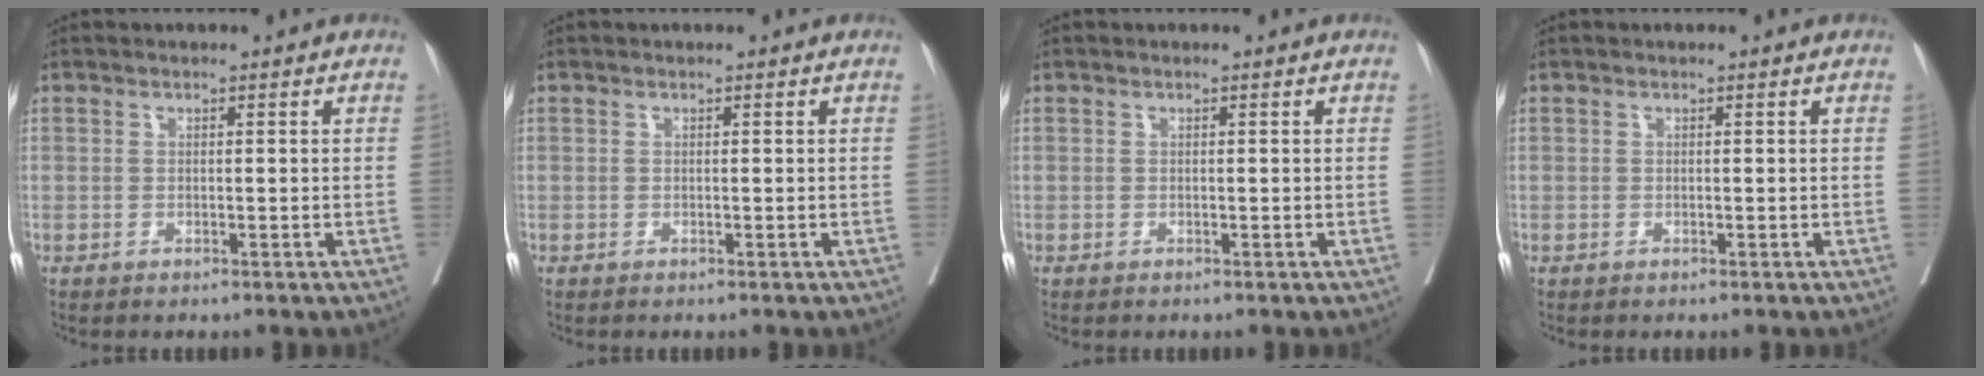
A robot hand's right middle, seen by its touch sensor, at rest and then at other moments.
{"total": 0.0}
{"total": 0.0}
{"total": 0.0}